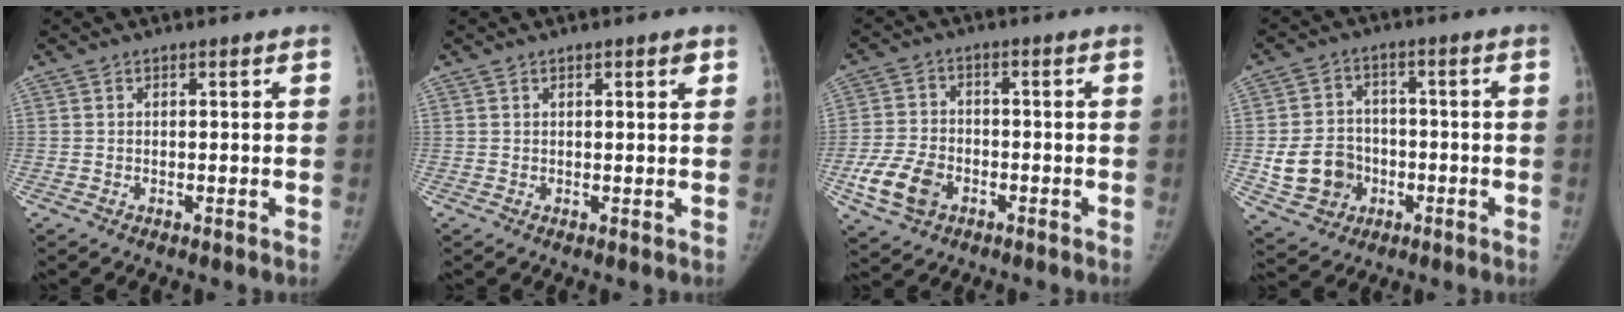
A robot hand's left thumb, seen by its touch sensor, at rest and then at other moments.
{"total": 1.5, "force": [0.7, 0.3, 1.3], "torque": [-0.015, 0.001, 0.008]}
{"total": 8.6, "force": [-3.6, 5.8, 5.2], "torque": [-0.102, 0.015, -0.064]}
{"total": 10.0, "force": [-2.3, 8.9, 4.1], "torque": [-0.046, 0.019, -0.028]}